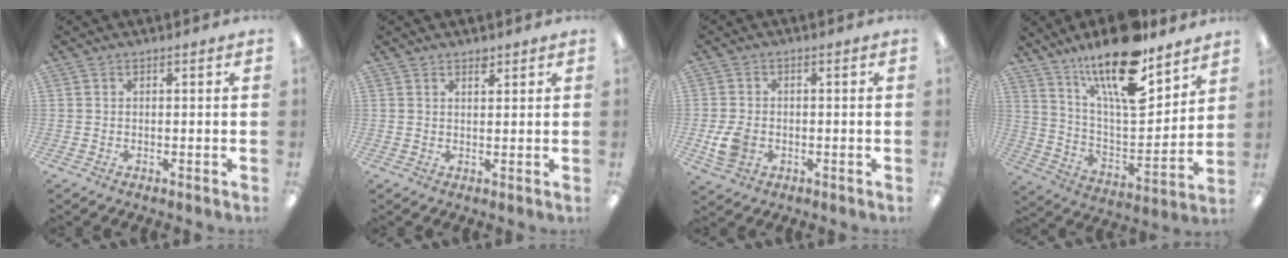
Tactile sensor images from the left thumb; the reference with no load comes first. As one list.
[{"total": 1.8, "force": [1.6, 0.6, 0.7], "torque": [-0.007, -0.006, 0.027]}, {"total": 6.1, "force": [-2.0, 4.8, 3.2], "torque": [-0.061, 0.005, -0.036]}, {"total": 20.0, "force": [14.3, 6.3, 12.5], "torque": [-0.223, -0.091, 0.244]}]